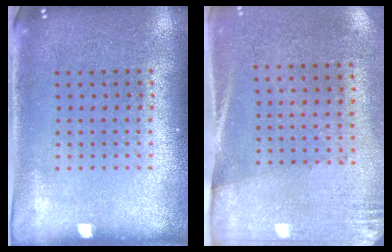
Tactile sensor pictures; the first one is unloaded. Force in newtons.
{"total": 2.7, "press": 2.4, "slide": 1.4}